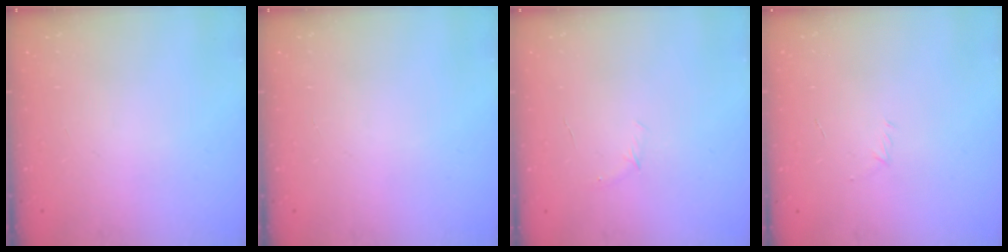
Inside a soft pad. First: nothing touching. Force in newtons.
{"total": 0.0}
{"total": 3.3, "press": 3.2, "slide": 1.0}
{"total": 2.7, "press": 2.6, "slide": 0.7}